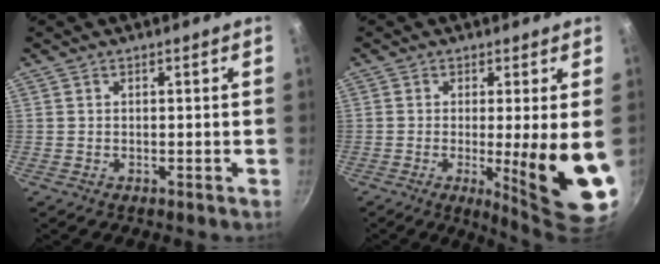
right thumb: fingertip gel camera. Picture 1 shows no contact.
{"total": 13.1, "force": [-1.6, 1.6, 12.9], "torque": [-0.175, -0.024, -0.016]}